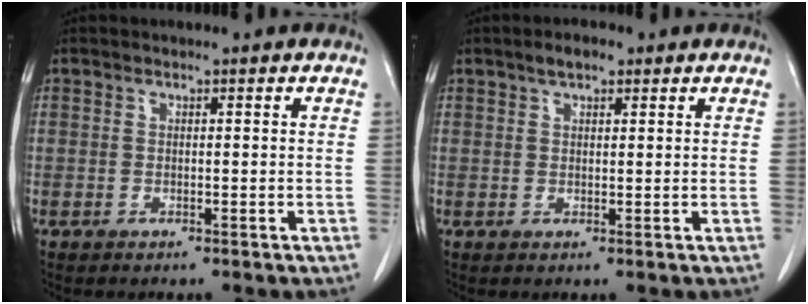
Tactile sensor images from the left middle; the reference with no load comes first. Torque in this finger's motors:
{"motor_torque": [0.23, -0.19, 0.03, 0.01]}